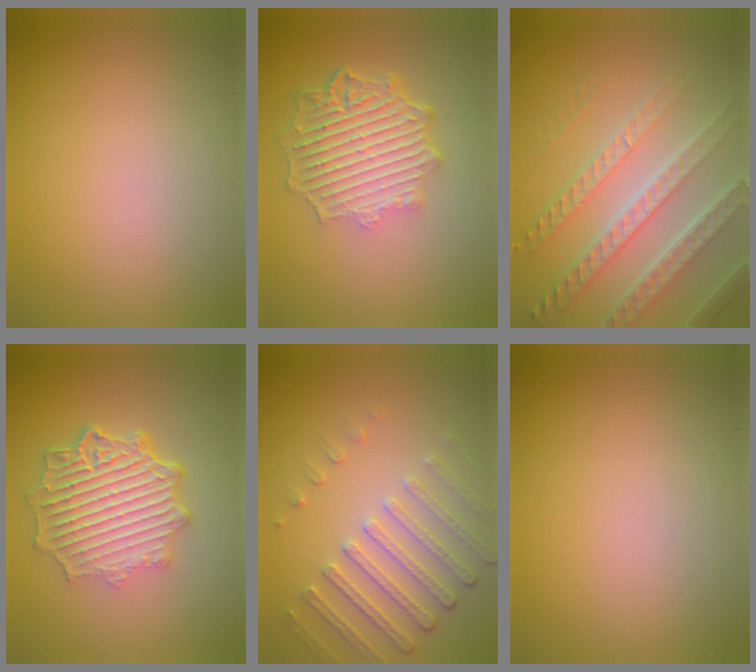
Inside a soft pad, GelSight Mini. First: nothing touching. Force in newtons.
{"total": 6.3, "press": 4.7, "slide": 4.2}
{"total": 7.0, "press": 5.0, "slide": 5.0}
{"total": 7.1, "press": 5.4, "slide": 4.7}
{"total": 4.5, "press": 3.3, "slide": 3.1}
{"total": 0.0}